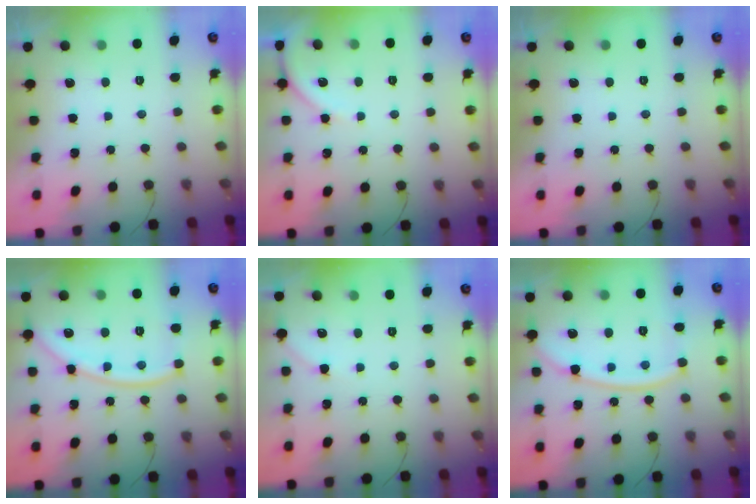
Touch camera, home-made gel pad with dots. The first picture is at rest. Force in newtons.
{"total": 4.9, "press": 4.8, "slide": 0.6}
{"total": 0.0}
{"total": 12.2, "press": 12.1, "slide": 1.7}
{"total": 3.0, "press": 3.0, "slide": 0.5}
{"total": 11.2, "press": 11.1, "slide": 1.4}